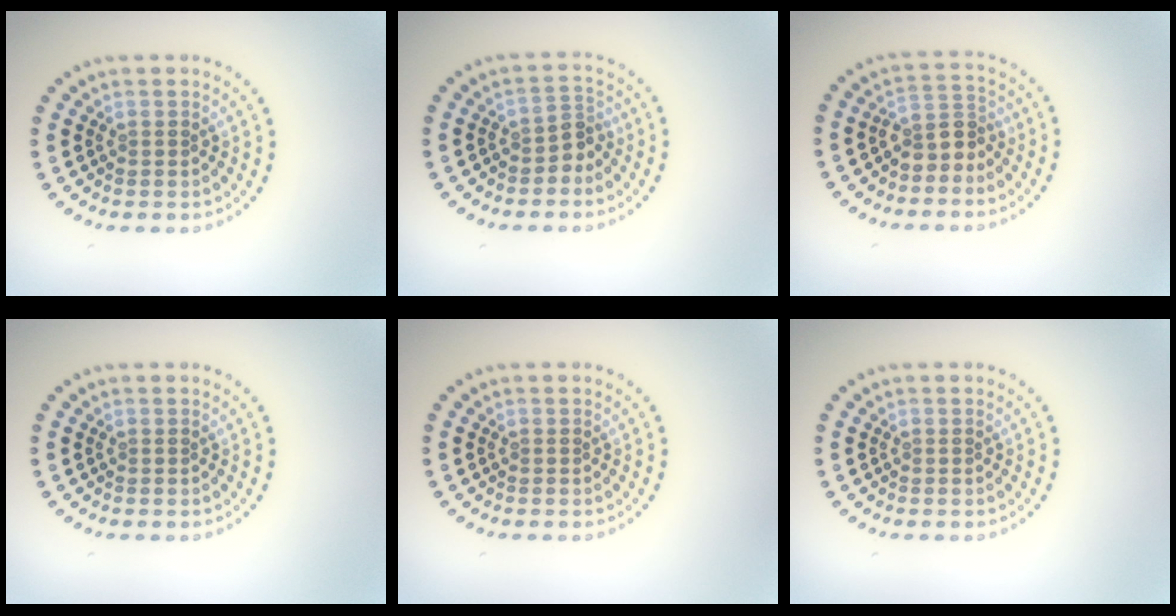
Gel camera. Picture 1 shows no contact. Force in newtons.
{"total": 2.1, "press": 1.6, "slide": 1.3}
{"total": 2.4, "press": 1.9, "slide": 1.4}
{"total": 0.0}
{"total": 0.0}
{"total": 0.0}